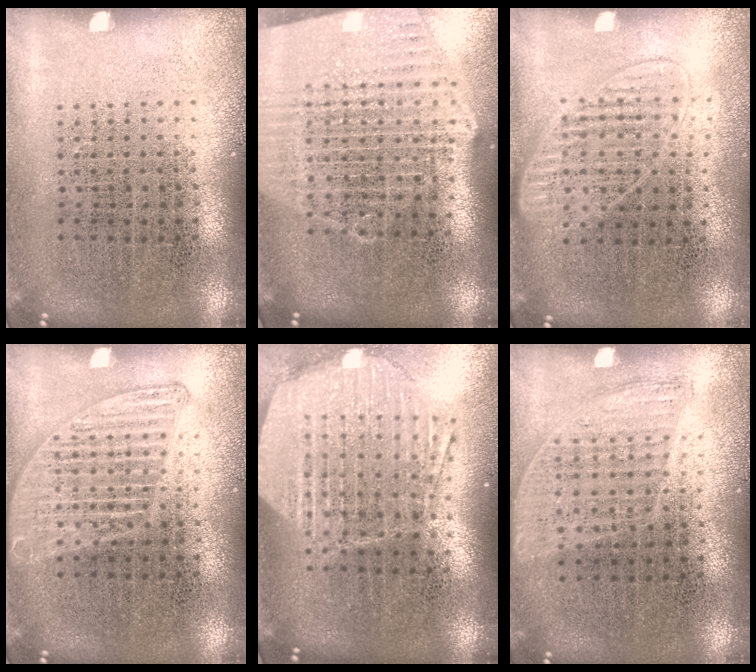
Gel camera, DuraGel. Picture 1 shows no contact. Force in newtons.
{"total": 2.6, "press": 2.2, "slide": 1.3}
{"total": 1.4, "press": 1.3, "slide": 0.6}
{"total": 1.3, "press": 1.3, "slide": 0.2}
{"total": 2.2, "press": 1.9, "slide": 1.1}
{"total": 0.9, "press": 0.8, "slide": 0.5}